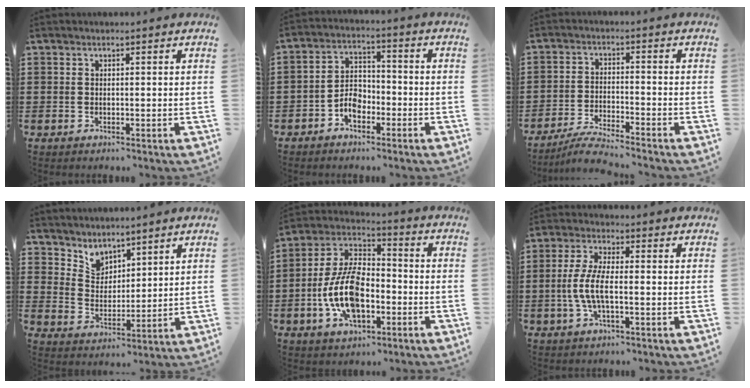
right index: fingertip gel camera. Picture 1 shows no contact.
{"total": 4.7, "force": [-2.4, 3.1, 2.6], "torque": [-0.063, 0.006, -0.050]}
{"total": 4.7, "force": [-4.5, -0.2, 1.3], "torque": [-0.030, -0.005, -0.089]}
{"total": 4.1, "force": [3.7, 1.9, -0.2], "torque": [-0.017, -0.013, 0.067]}
{"total": 12.3, "force": [-3.6, 6.6, 9.8], "torque": [-0.233, 0.002, -0.072]}
{"total": 6.0, "force": [-1.3, 1.9, 5.6], "torque": [-0.133, -0.006, -0.035]}